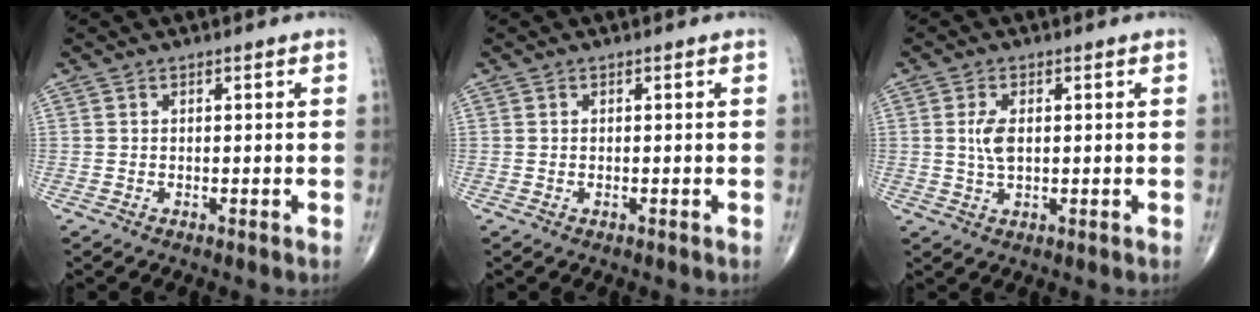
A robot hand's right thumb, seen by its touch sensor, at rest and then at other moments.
{"total": 0.0}
{"total": 4.1, "force": [0.5, 2.0, 3.5], "torque": [-0.075, -0.002, 0.010]}